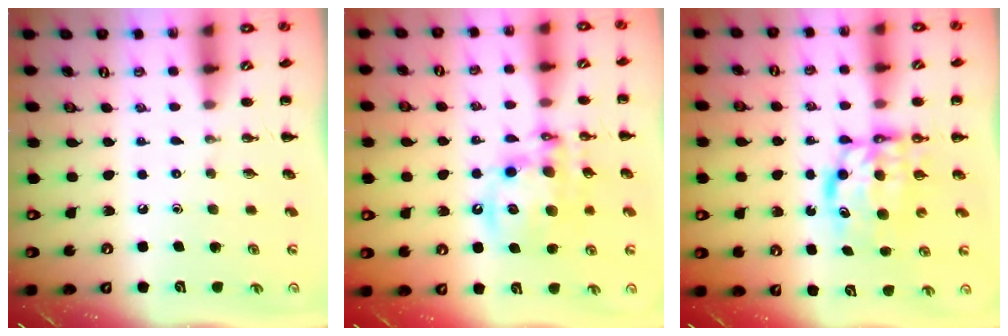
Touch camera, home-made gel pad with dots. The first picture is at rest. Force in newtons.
{"total": 13.9, "press": 13.5, "slide": 3.3}
{"total": 7.4, "press": 7.3, "slide": 1.4}